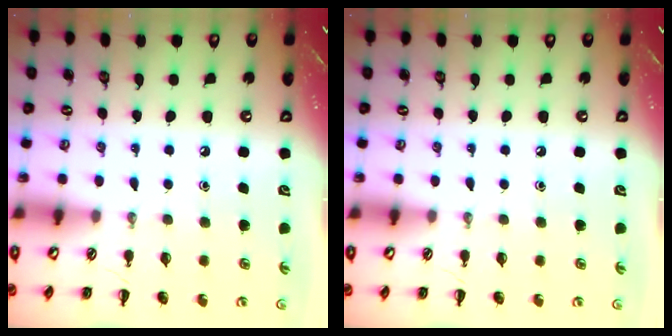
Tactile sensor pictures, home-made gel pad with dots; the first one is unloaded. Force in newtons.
{"total": 0.0}